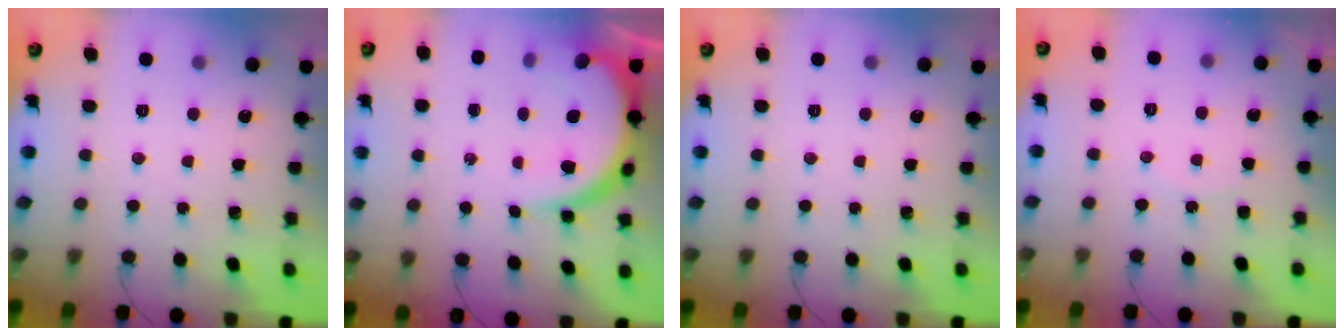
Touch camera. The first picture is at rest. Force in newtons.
{"total": 10.5, "press": 10.5, "slide": 1.2}
{"total": 0.0}
{"total": 2.8, "press": 2.8, "slide": 0.6}